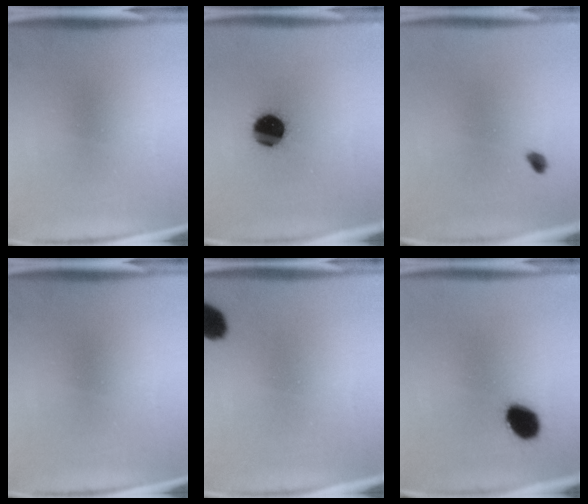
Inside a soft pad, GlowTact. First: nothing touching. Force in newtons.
{"total": 13.3}
{"total": 1.4}
{"total": 0.0}
{"total": 6.3}
{"total": 7.5}